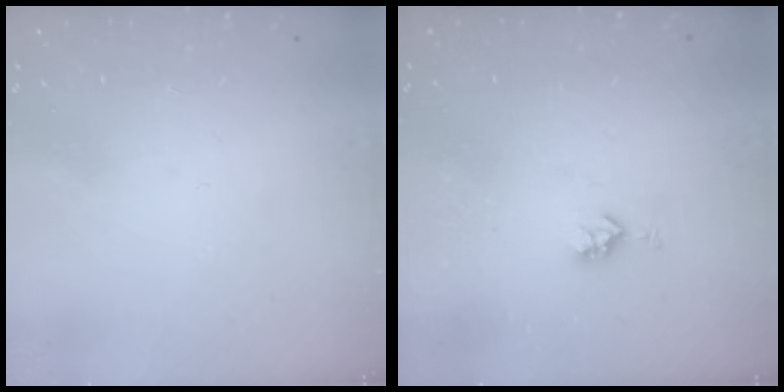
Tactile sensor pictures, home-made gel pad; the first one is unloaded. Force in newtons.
{"total": 4.4, "press": 4.3, "slide": 0.6}